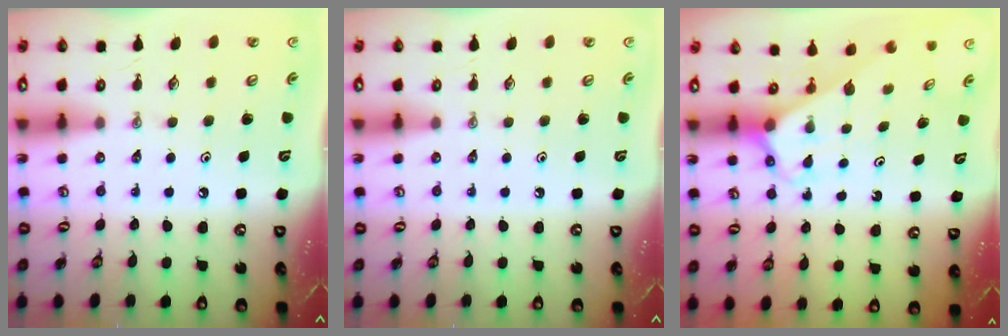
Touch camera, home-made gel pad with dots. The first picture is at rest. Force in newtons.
{"total": 0.0}
{"total": 2.7, "press": 2.7, "slide": 0.1}